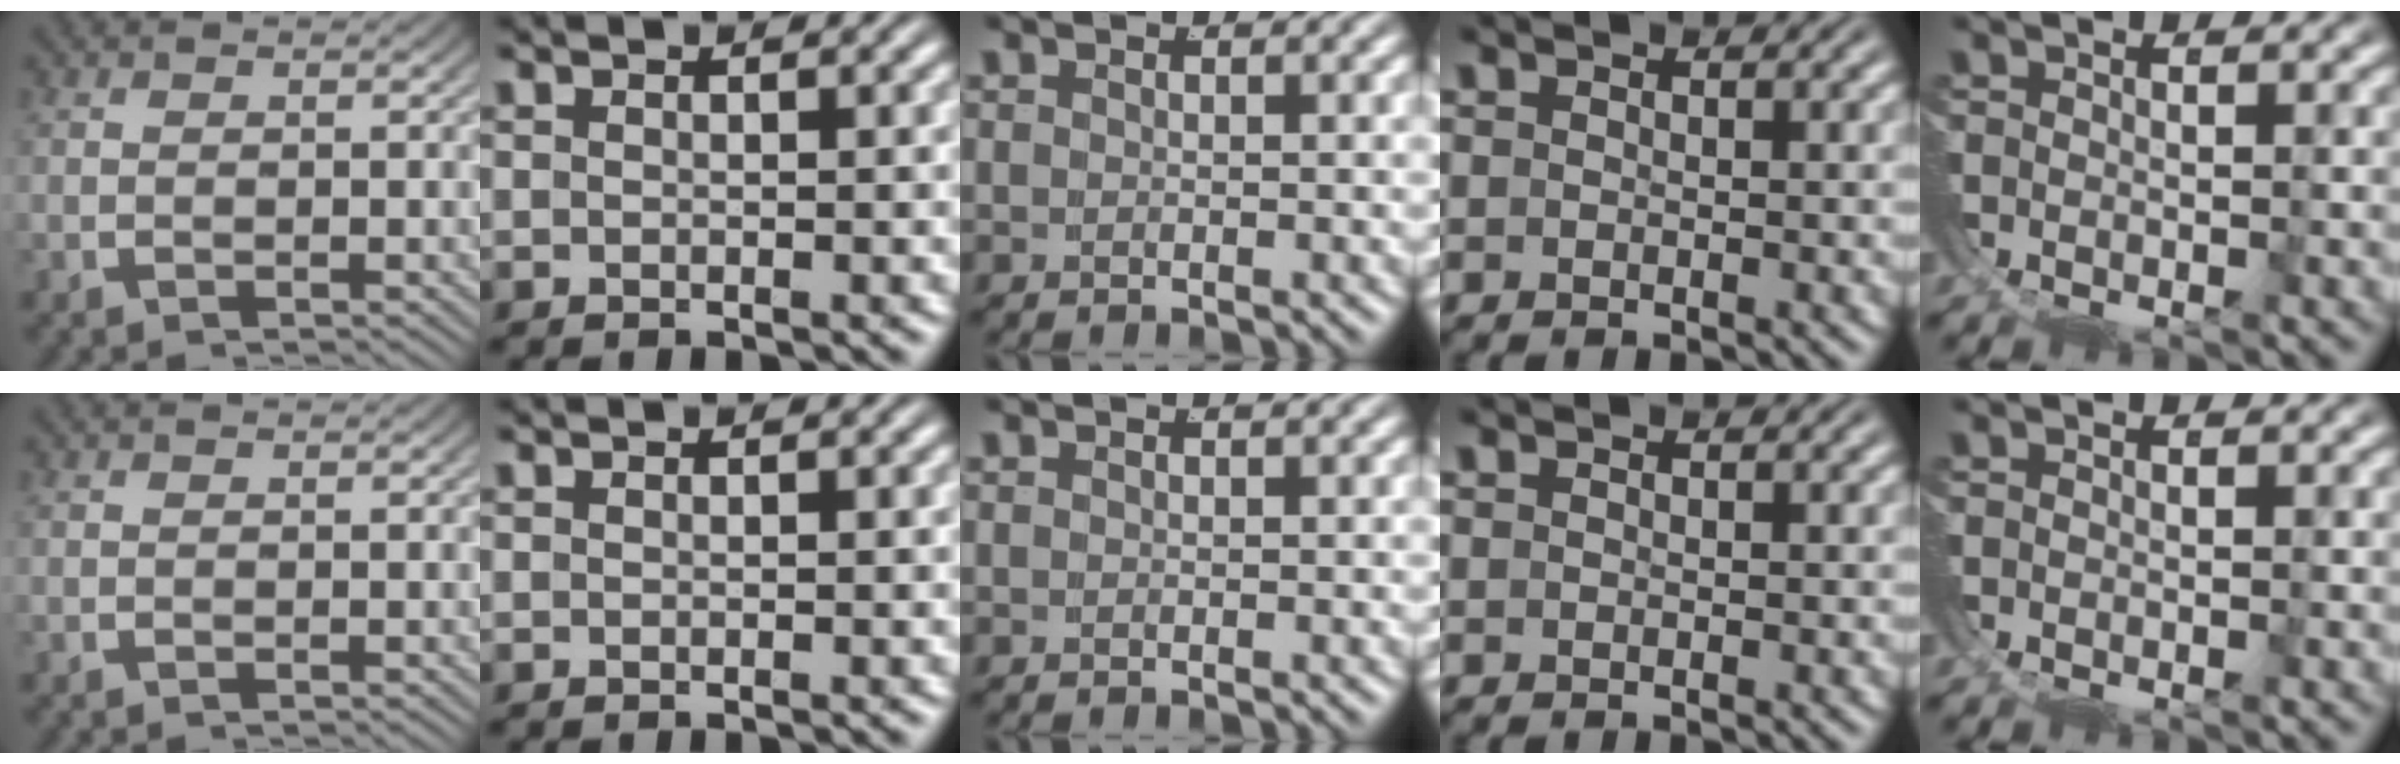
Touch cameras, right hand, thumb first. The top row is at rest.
{}